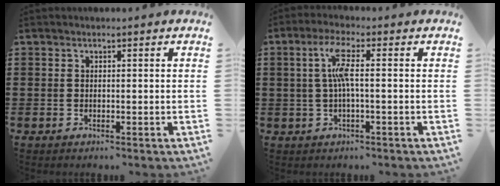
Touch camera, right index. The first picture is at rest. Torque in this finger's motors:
{"motor_torque": [1.07, -0.22, 0.24, 0.08]}